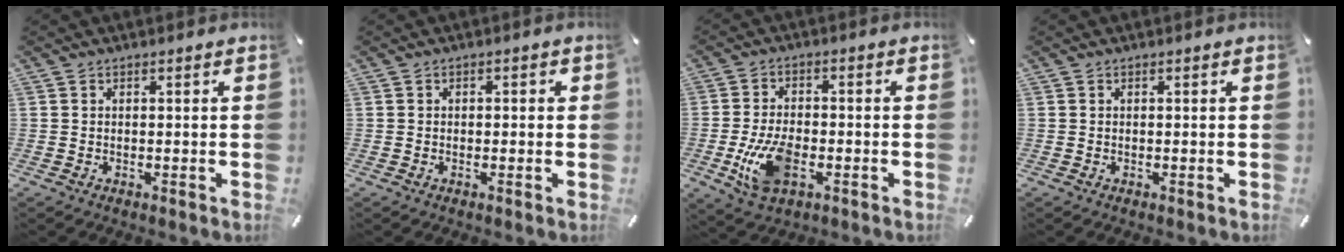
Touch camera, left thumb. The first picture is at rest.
{"total": 1.0, "force": [-0.3, 0.7, 0.5], "torque": [-0.010, 0.004, -0.008]}
{"total": 10.5, "force": [-3.0, 6.3, 7.9], "torque": [-0.168, -0.001, -0.055]}
{"total": 0.0}